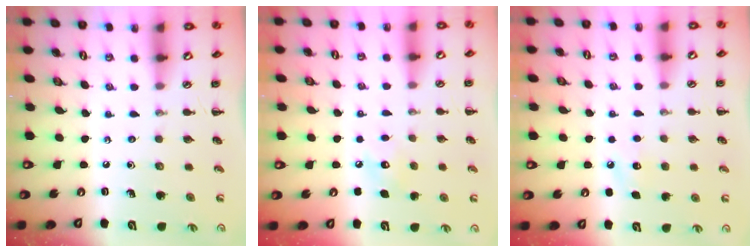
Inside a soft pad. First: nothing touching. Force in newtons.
{"total": 5.6, "press": 5.4, "slide": 1.4}
{"total": 6.1, "press": 5.9, "slide": 1.5}